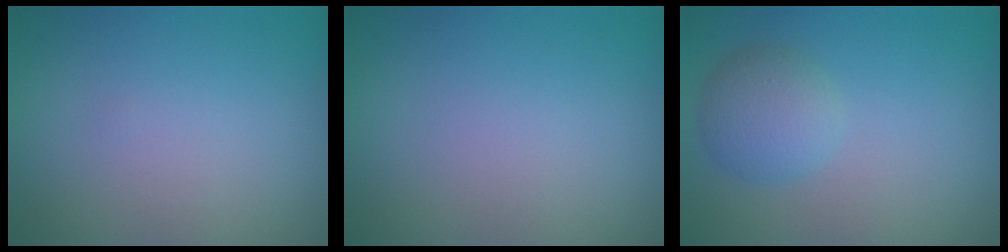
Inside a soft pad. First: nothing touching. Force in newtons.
{"total": 0.0}
{"total": 2.9, "press": 2.9, "slide": 0.1}